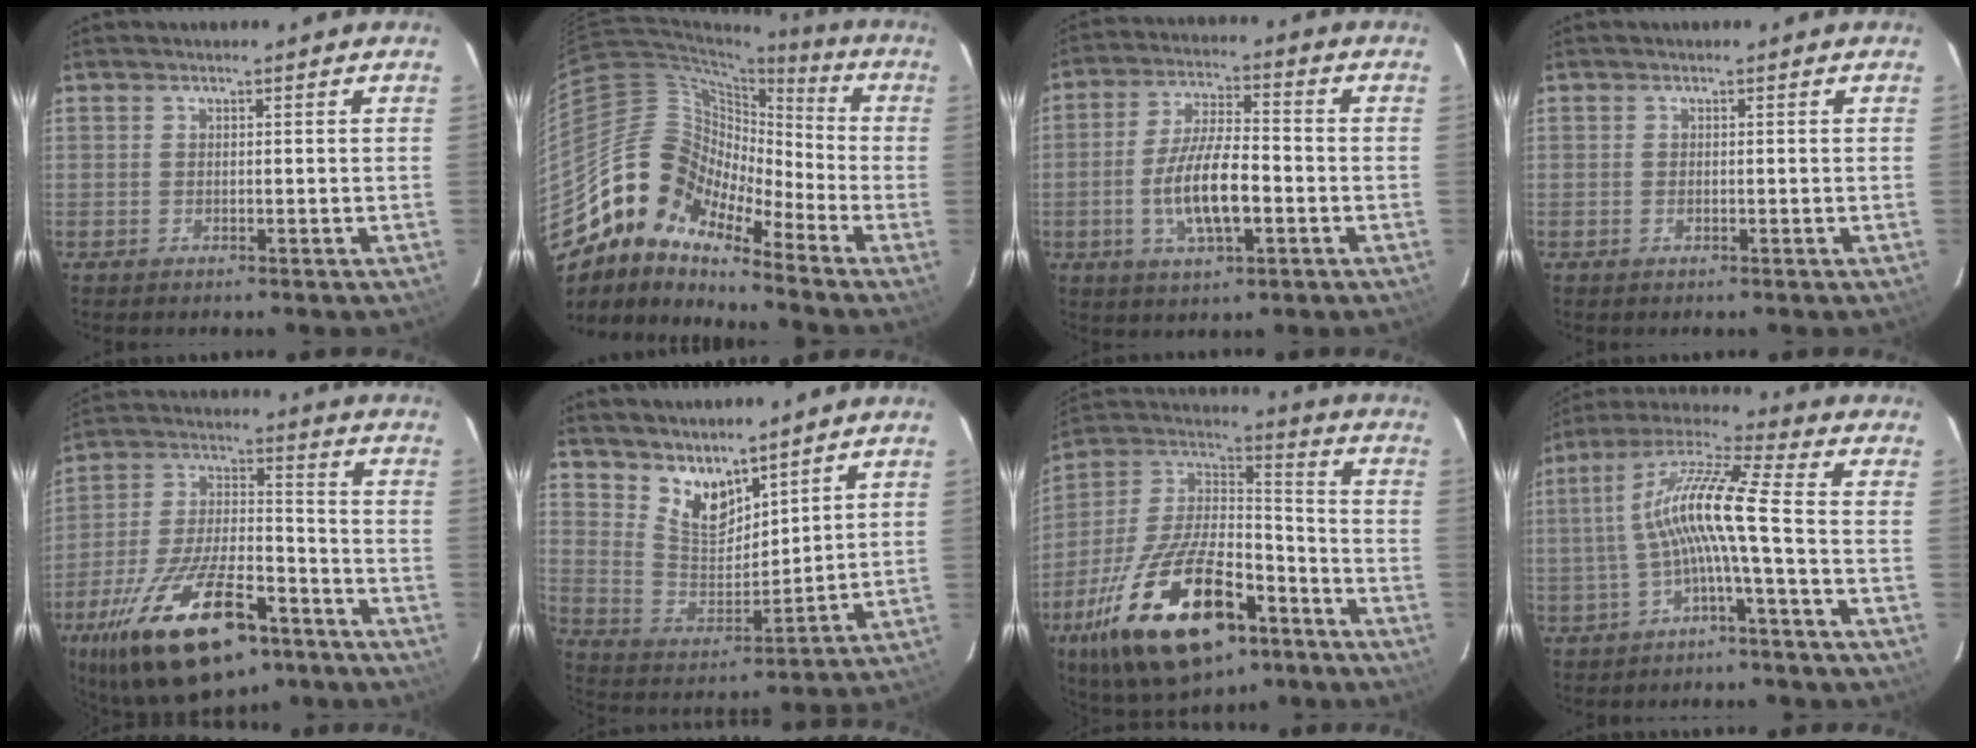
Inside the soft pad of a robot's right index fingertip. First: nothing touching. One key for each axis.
{"total": 13.6, "fx": -10.7, "fy": 6.4, "fz": 5.4, "tx": -0.082, "ty": 0.022, "tz": -0.231}
{"total": 11.4, "fx": -3.0, "fy": 3.6, "fz": 10.4, "tx": -0.207, "ty": -0.002, "tz": -0.051}
{"total": 0.6, "fx": -0.2, "fy": 0.3, "fz": 0.4, "tx": -0.008, "ty": 0.002, "tz": -0.004}
{"total": 25.2, "fx": -15.1, "fy": 10.4, "fz": 17.2, "tx": -0.332, "ty": -0.020, "tz": -0.241}
{"total": 9.7, "fx": 7.8, "fy": 4.4, "fz": 3.8, "tx": -0.072, "ty": -0.001, "tz": 0.157}
{"total": 27.3, "fx": -14.4, "fy": 12.5, "fz": 19.5, "tx": -0.380, "ty": -0.015, "tz": -0.234}
{"total": 11.2, "fx": -2.2, "fy": -0.1, "fz": 11.0, "tx": -0.227, "ty": 0.019, "tz": -0.043}